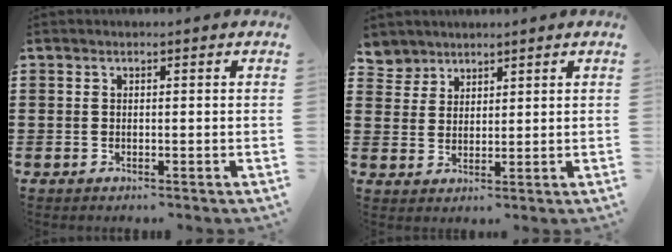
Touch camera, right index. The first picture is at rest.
{"total": 3.5, "force": [3.0, 1.9, -0.4], "torque": [-0.009, 0.004, 0.059]}